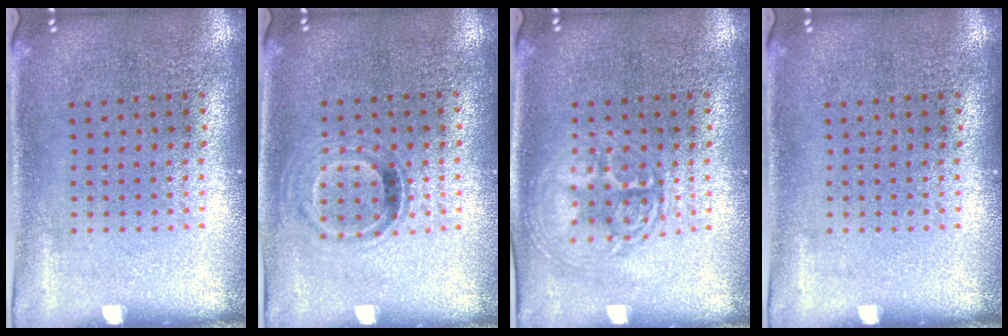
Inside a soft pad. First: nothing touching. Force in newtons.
{"total": 1.0, "press": 0.9, "slide": 0.5}
{"total": 1.7, "press": 1.7, "slide": 0.3}
{"total": 0.0}